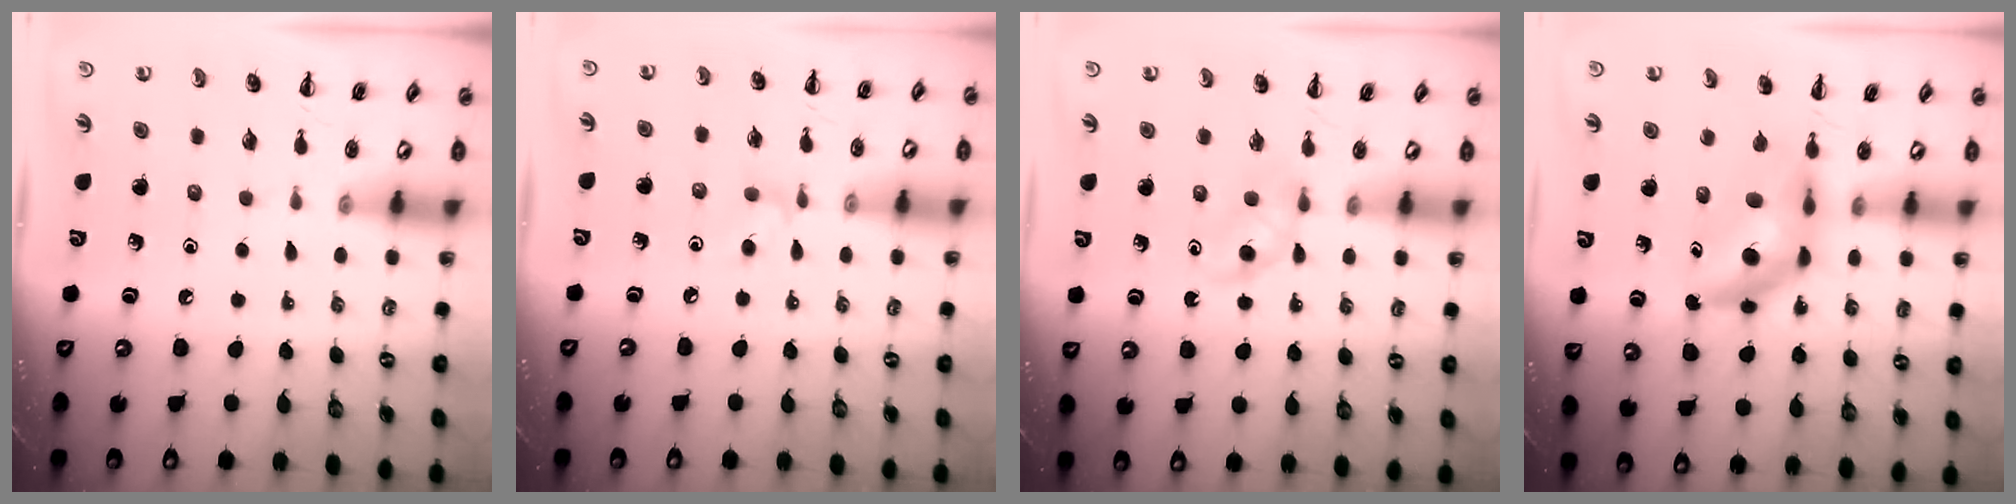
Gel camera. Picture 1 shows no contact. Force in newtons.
{"total": 5.1, "press": 4.8, "slide": 1.8}
{"total": 3.5, "press": 3.3, "slide": 1.2}
{"total": 6.2, "press": 5.9, "slide": 2.0}